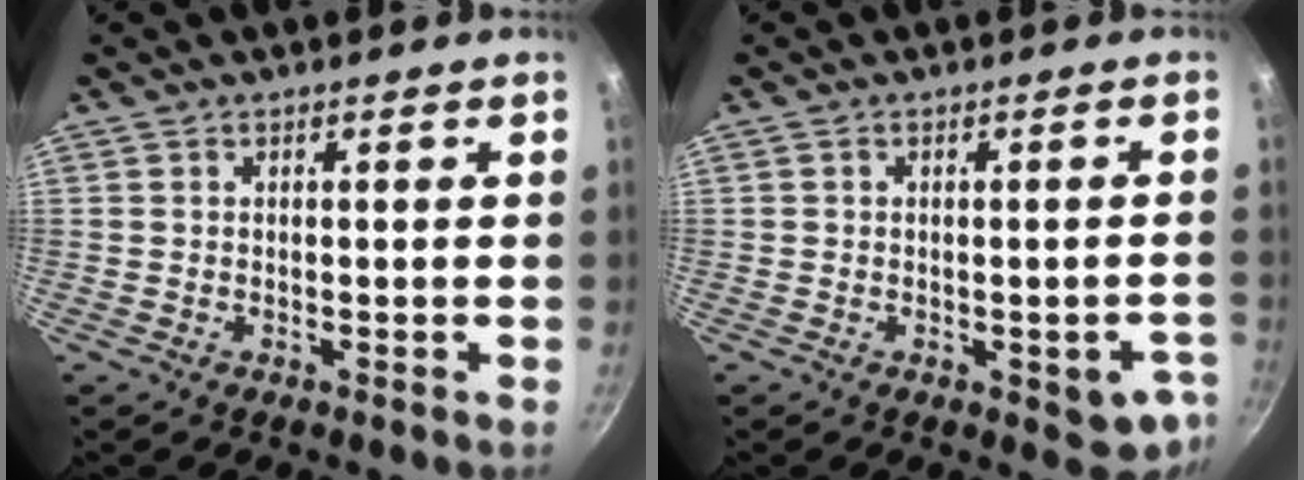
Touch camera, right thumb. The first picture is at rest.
{"total": 7.1, "force": [-2.2, 3.4, 5.9], "torque": [-0.035, 0.011, -0.025]}